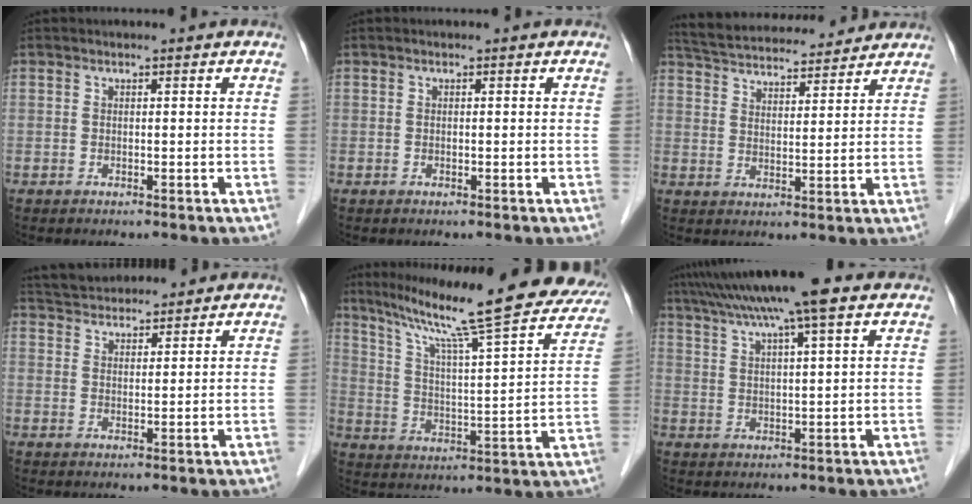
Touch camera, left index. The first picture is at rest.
{"total": 0.0}
{"total": 17.1, "force": [15.9, 3.3, 5.5], "torque": [-0.103, 0.037, 0.240]}
{"total": 10.2, "force": [9.7, 2.2, 2.4], "torque": [-0.042, 0.031, 0.156]}
{"total": 27.7, "force": [22.1, 2.7, 16.5], "torque": [-0.260, -0.010, 0.299]}
{"total": 12.6, "force": [9.4, 0.2, 8.4], "torque": [-0.146, 0.034, 0.140]}